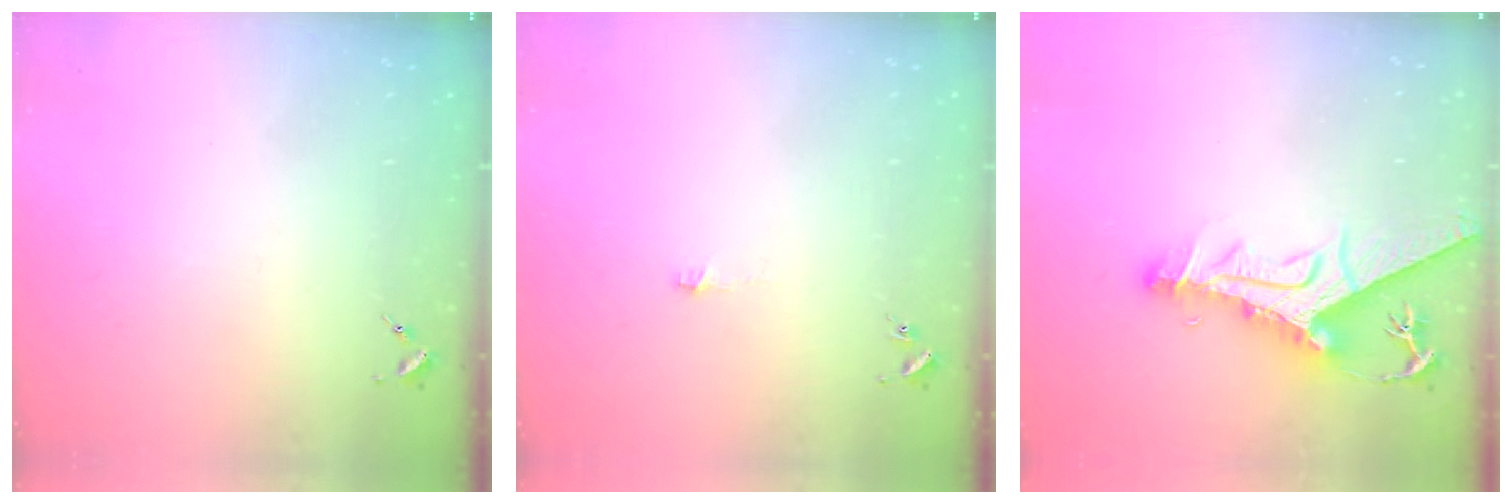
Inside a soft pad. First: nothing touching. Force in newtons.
{"total": 3.1, "press": 3.1, "slide": 0.2}
{"total": 13.6, "press": 13.5, "slide": 1.4}